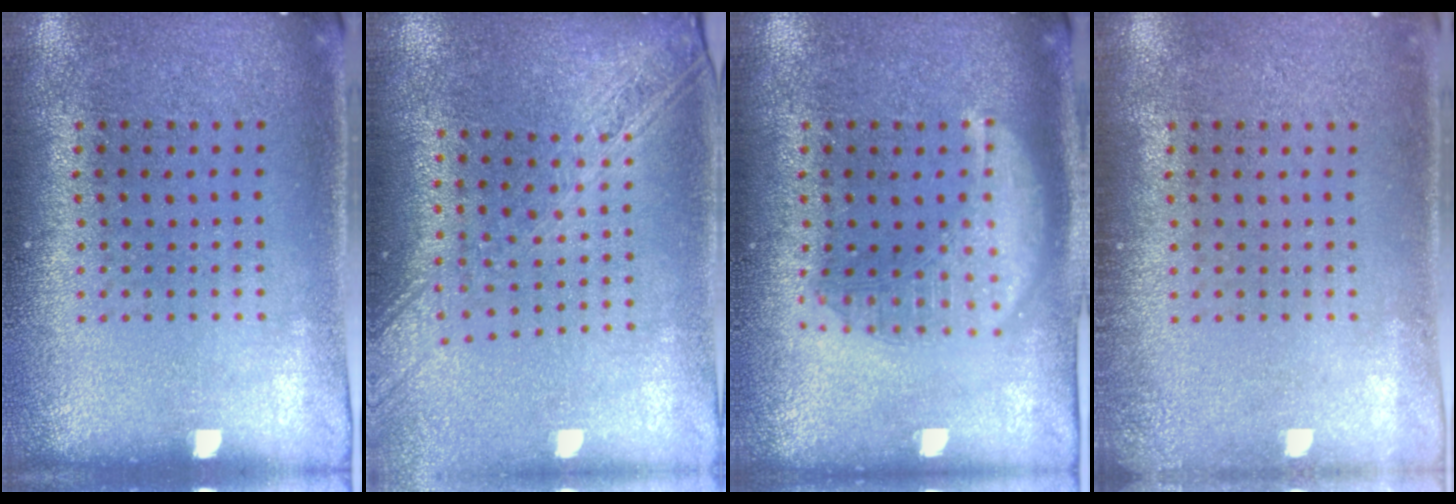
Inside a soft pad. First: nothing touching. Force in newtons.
{"total": 2.1, "press": 1.8, "slide": 1.1}
{"total": 2.8, "press": 2.8, "slide": 0.3}
{"total": 1.1, "press": 1.0, "slide": 0.2}